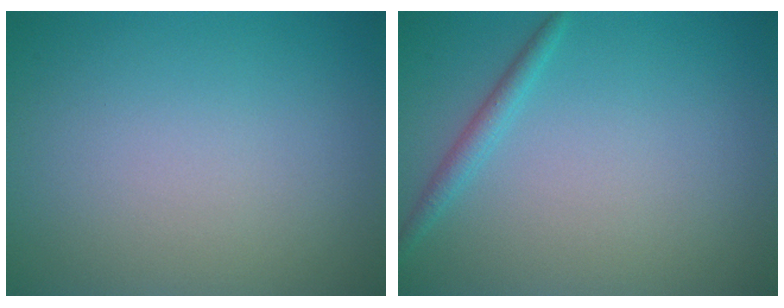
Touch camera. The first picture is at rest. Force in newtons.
{"total": 1.5, "press": 1.5, "slide": 0.1}